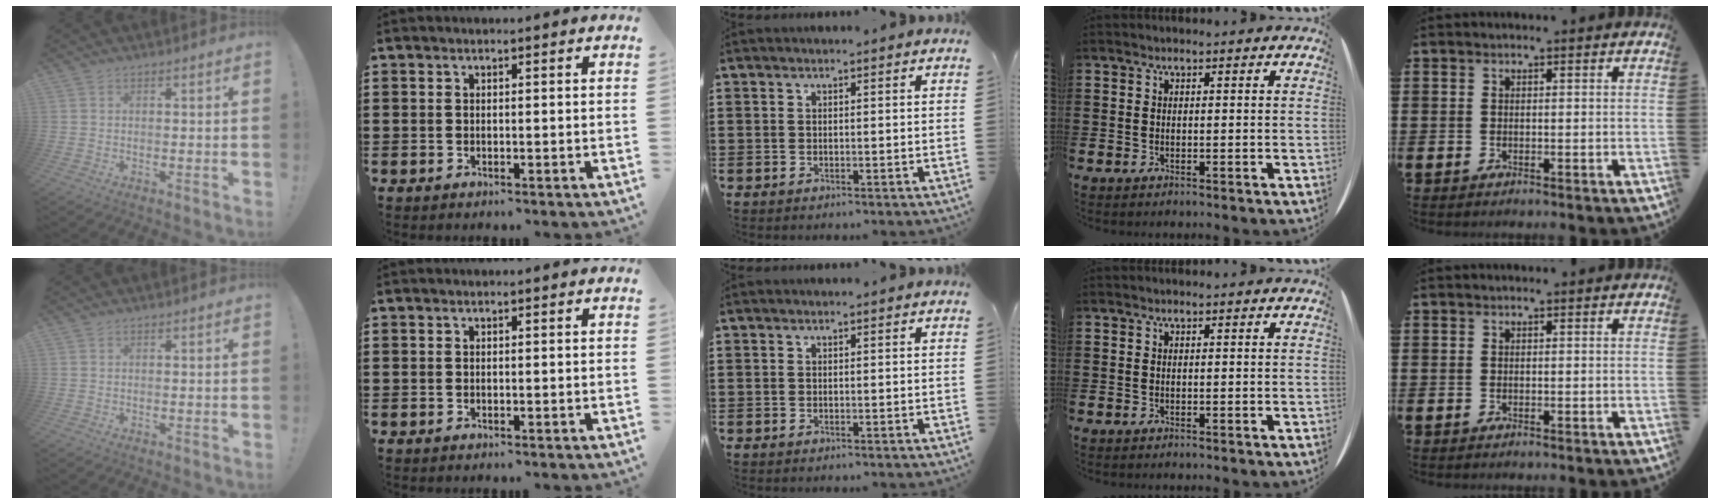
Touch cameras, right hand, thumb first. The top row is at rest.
{}